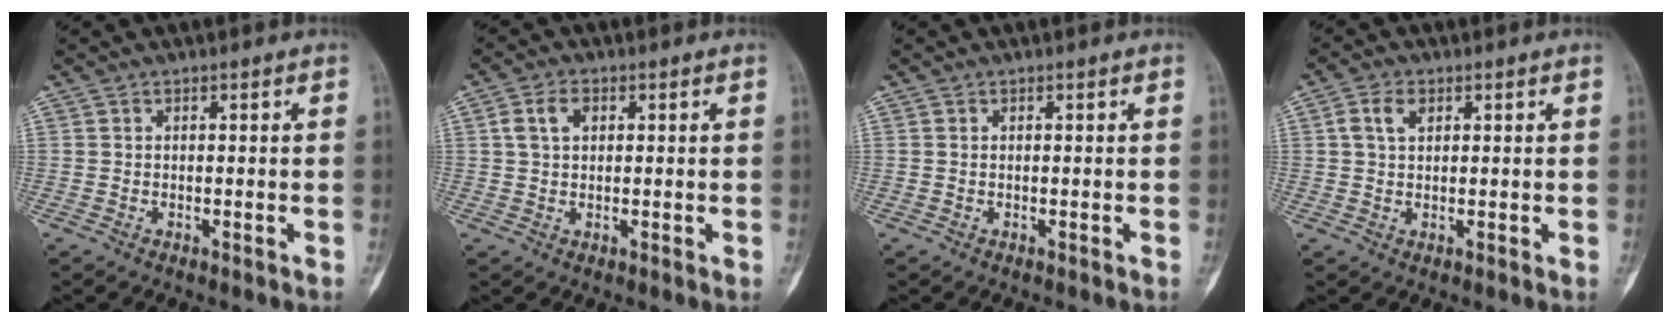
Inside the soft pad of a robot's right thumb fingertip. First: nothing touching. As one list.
[{"total": 4.2, "force": [1.1, 2.7, 3.0], "torque": [-0.060, 0.005, 0.020]}, {"total": 0.0}, {"total": 3.9, "force": [1.3, 2.4, 2.8], "torque": [-0.055, 0.002, 0.023]}]